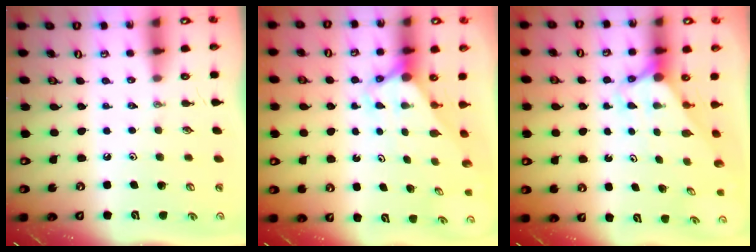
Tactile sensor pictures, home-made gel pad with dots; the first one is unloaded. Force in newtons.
{"total": 2.7, "press": 2.7, "slide": 0.2}
{"total": 2.7, "press": 2.7, "slide": 0.0}